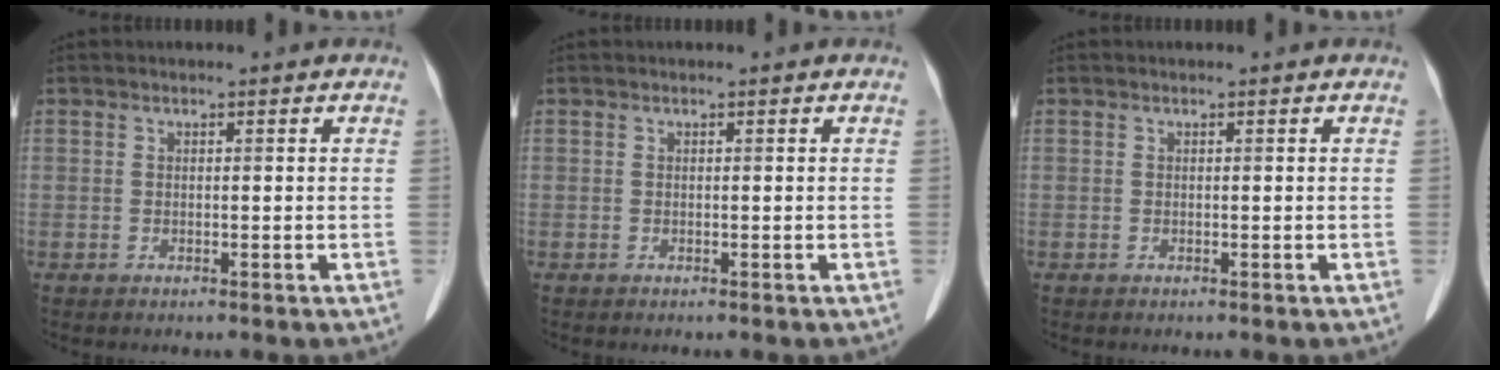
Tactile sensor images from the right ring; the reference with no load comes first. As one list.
[{"total": 0.0}, {"total": 0.0}]